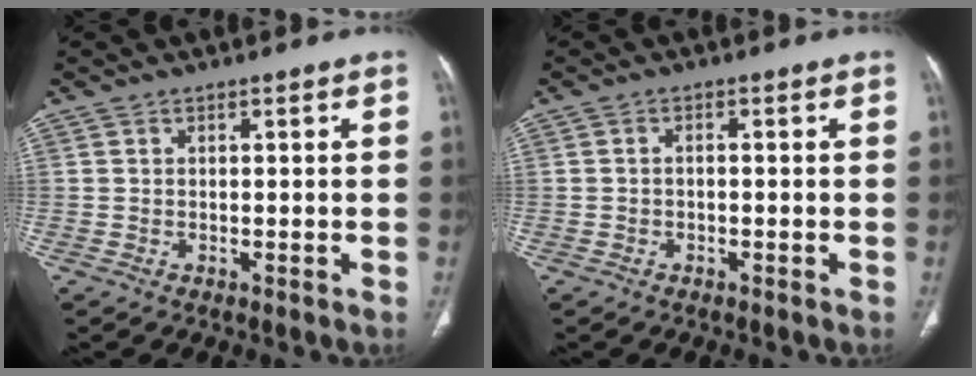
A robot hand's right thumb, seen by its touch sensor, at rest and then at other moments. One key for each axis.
{"total": 1.0, "fx": -0.3, "fy": 0.6, "fz": 0.7, "tx": -0.012, "ty": 0.004, "tz": -0.007}